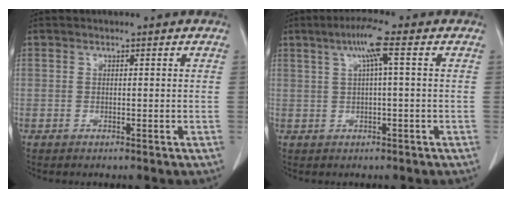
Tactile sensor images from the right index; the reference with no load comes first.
{"total": 4.9, "force": [1.7, -0.3, 4.6], "torque": [-0.083, 0.015, 0.031]}